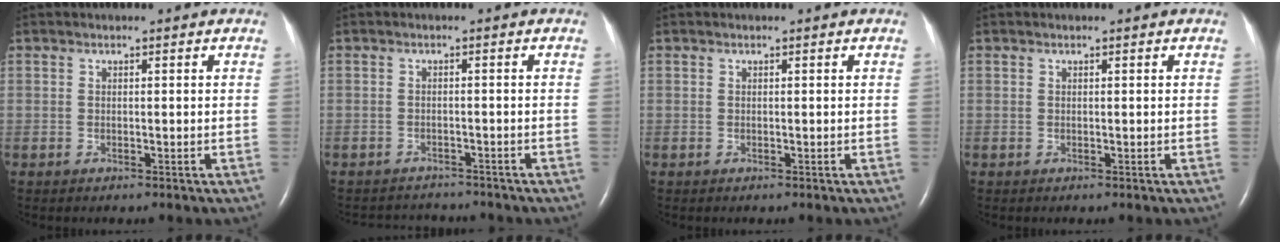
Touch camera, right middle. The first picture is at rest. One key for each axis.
{"total": 5.3, "fx": -5.2, "fy": 1.1, "fz": 0.0, "tx": -0.004, "ty": 0.001, "tz": -0.070}
{"total": 0.0}
{"total": 0.0}